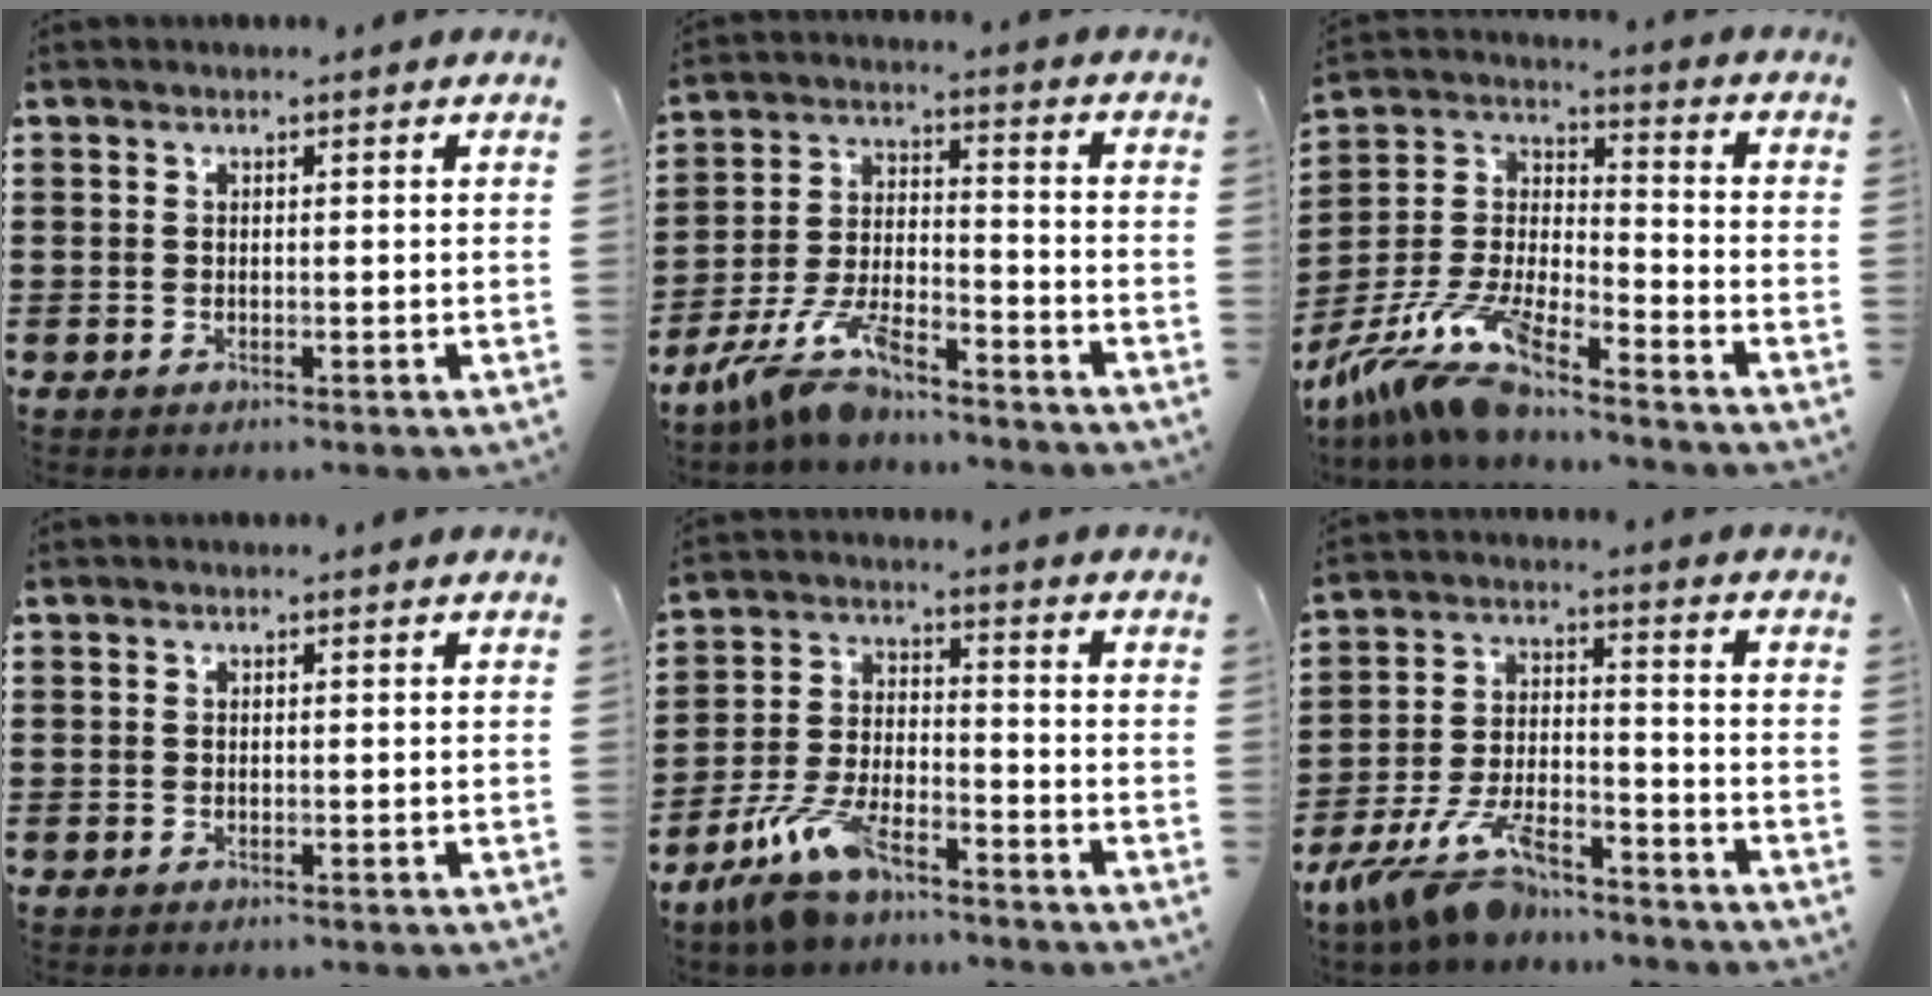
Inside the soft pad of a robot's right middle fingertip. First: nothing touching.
{"total": 9.8, "force": [-8.1, 2.1, 5.0], "torque": [-0.113, 0.008, -0.161]}
{"total": 11.4, "force": [-9.8, 1.1, 5.7], "torque": [-0.137, -0.001, -0.202]}
{"total": 0.0}
{"total": 9.3, "force": [-7.2, 2.8, 5.2], "torque": [-0.118, 0.005, -0.140]}
{"total": 10.8, "force": [-8.9, 2.7, 5.5], "torque": [-0.129, 0.009, -0.179]}